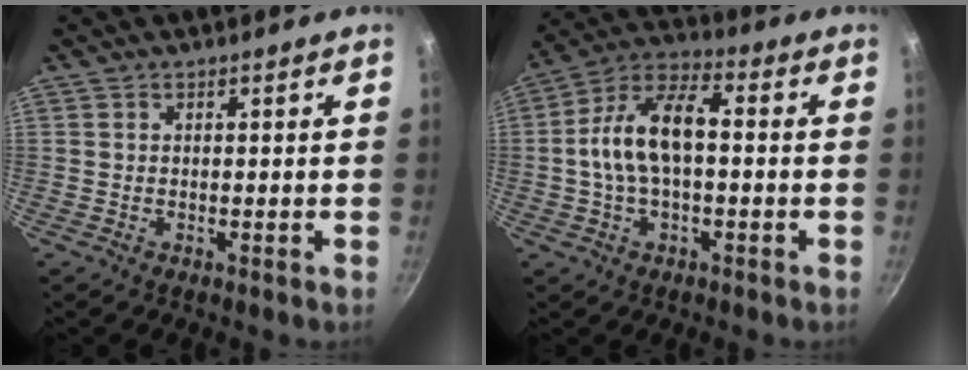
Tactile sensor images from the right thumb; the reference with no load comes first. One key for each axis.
{"total": 13.2, "fx": -0.2, "fy": 6.9, "fz": 11.3, "tx": -0.195, "ty": 0.042, "tz": -0.018}